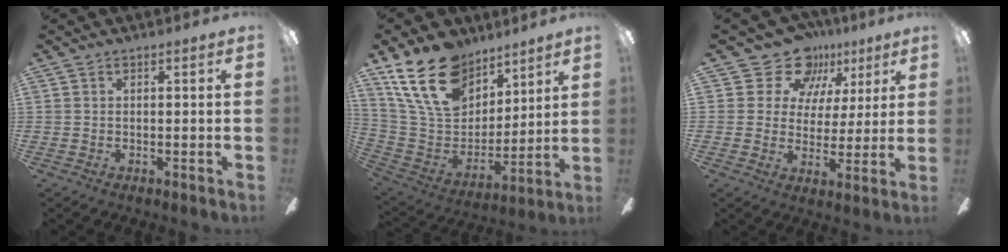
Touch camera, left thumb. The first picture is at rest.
{"total": 22.4, "force": [14.2, 13.3, 11.2], "torque": [-0.223, -0.067, 0.265]}
{"total": 13.4, "force": [8.4, 9.8, 3.7], "torque": [-0.071, -0.051, 0.161]}